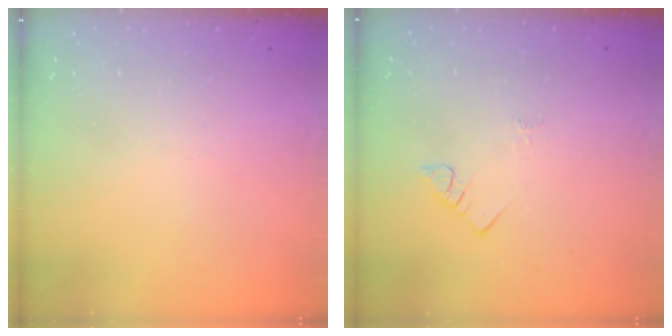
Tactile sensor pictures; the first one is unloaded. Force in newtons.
{"total": 2.8, "press": 2.8, "slide": 0.4}